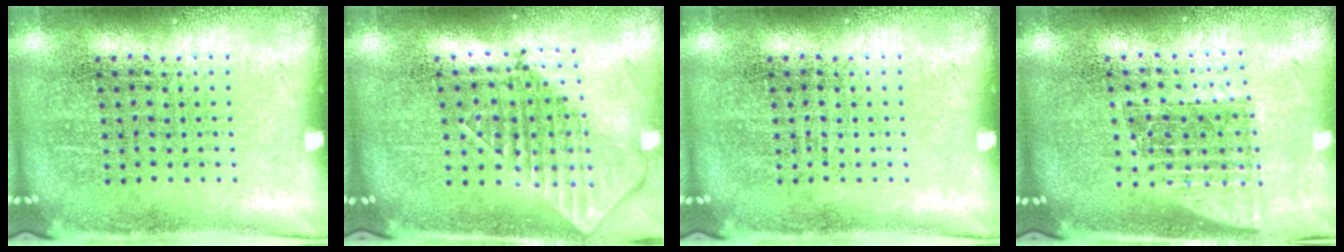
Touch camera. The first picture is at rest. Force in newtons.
{"total": 1.8, "press": 1.4, "slide": 1.1}
{"total": 0.0}
{"total": 1.5, "press": 1.2, "slide": 0.9}